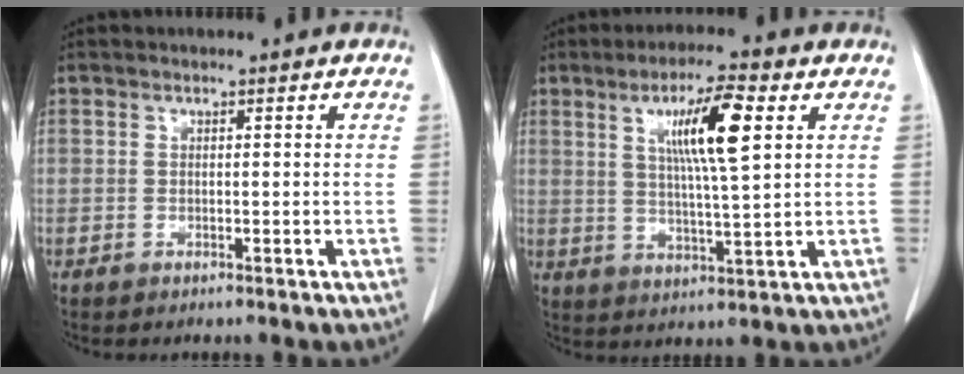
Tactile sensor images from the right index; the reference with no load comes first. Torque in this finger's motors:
{"motor_torque": [0.40, 0.16, 0.24, 0.09]}